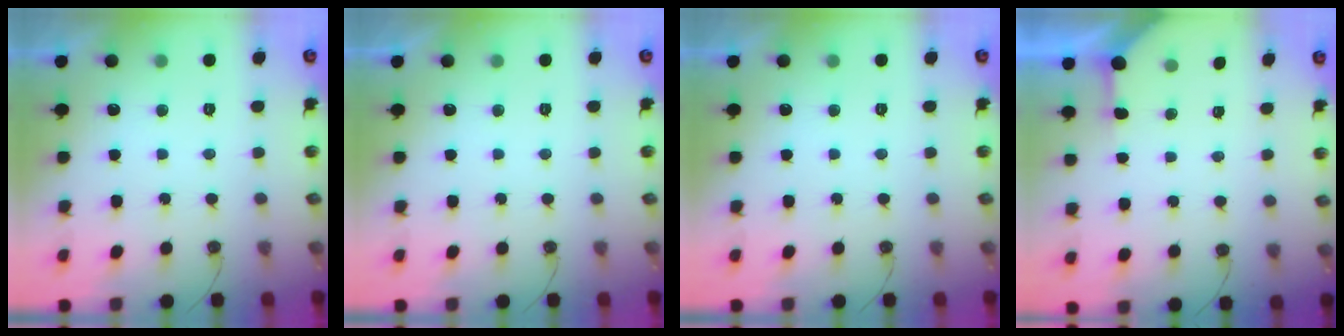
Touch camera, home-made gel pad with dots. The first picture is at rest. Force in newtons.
{"total": 0.0}
{"total": 0.0}
{"total": 2.9, "press": 2.8, "slide": 0.3}